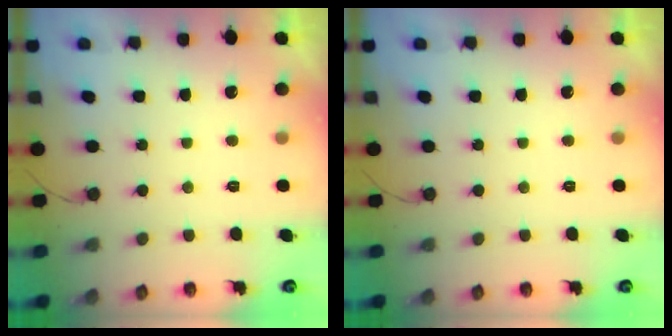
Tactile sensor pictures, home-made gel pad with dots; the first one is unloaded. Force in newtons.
{"total": 0.0}